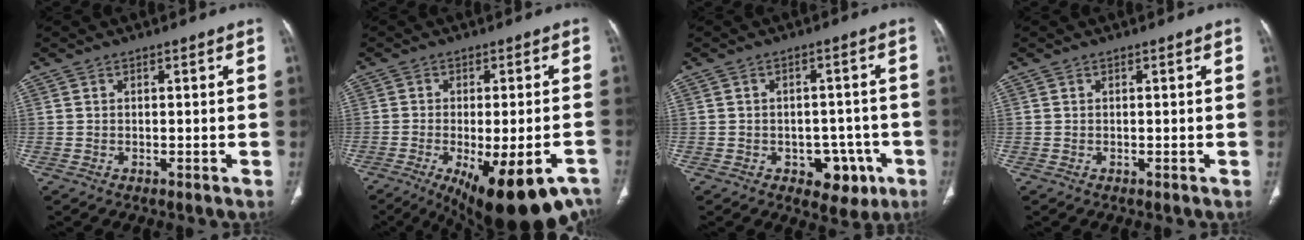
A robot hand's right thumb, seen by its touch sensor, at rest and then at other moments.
{"total": 19.3, "force": [-11.9, 6.7, 13.7], "torque": [-0.151, 0.015, -0.151]}
{"total": 7.4, "force": [-3.0, 5.2, 4.3], "torque": [-0.019, 0.021, -0.032]}
{"total": 0.0}